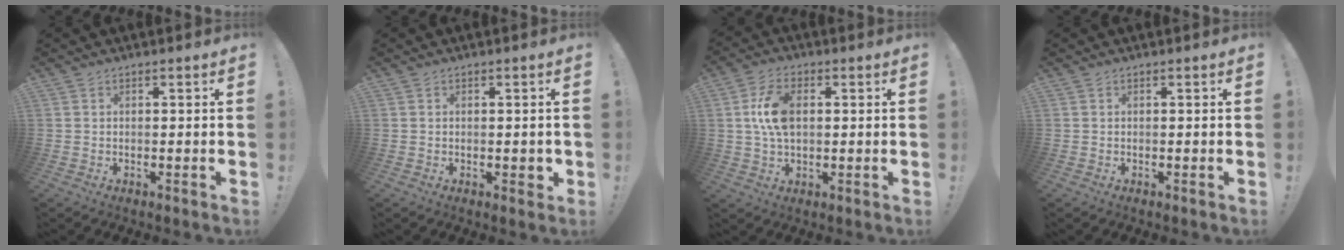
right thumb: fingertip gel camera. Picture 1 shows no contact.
{"total": 1.9, "force": [-0.2, 1.2, 1.4], "torque": [-0.014, 0.001, -0.003]}
{"total": 10.2, "force": [1.3, 6.1, 8.0], "torque": [-0.151, 0.004, 0.024]}
{"total": 0.0}